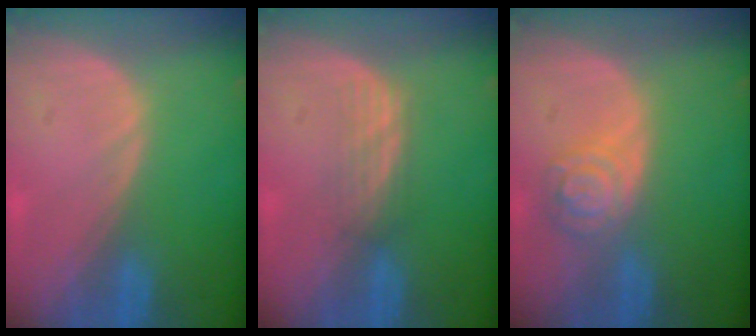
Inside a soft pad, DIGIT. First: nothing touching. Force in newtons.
{"total": 3.0, "press": 2.6, "slide": 1.5}
{"total": 5.2, "press": 4.6, "slide": 2.4}